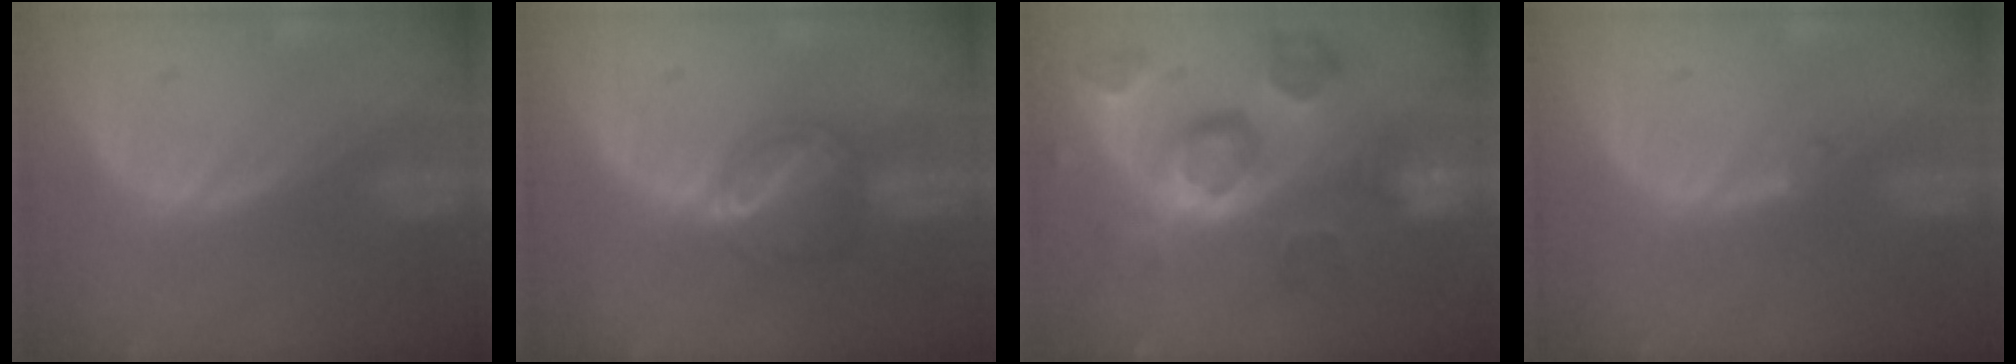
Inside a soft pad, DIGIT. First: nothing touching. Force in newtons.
{"total": 6.4, "press": 5.6, "slide": 3.1}
{"total": 11.2, "press": 10.0, "slide": 5.2}
{"total": 0.7, "press": 0.7, "slide": 0.2}